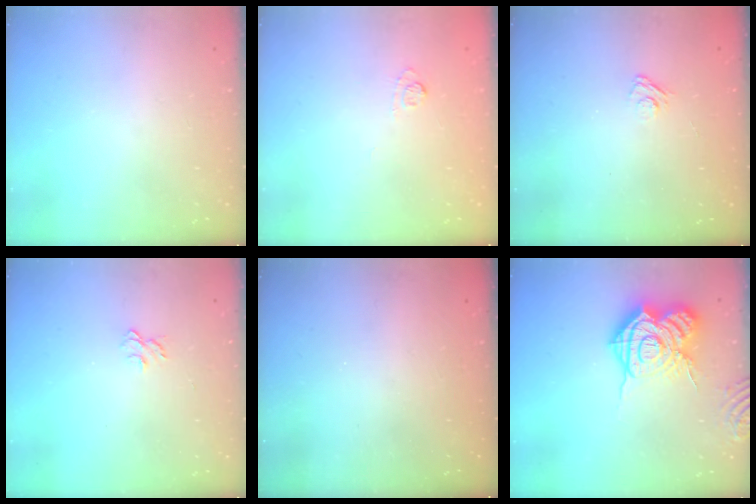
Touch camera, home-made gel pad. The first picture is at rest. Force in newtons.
{"total": 7.1, "press": 7.0, "slide": 1.3}
{"total": 3.0, "press": 2.7, "slide": 1.4}
{"total": 6.5, "press": 6.5, "slide": 0.2}
{"total": 2.3, "press": 2.1, "slide": 0.8}
{"total": 20.0, "press": 19.9, "slide": 2.2}